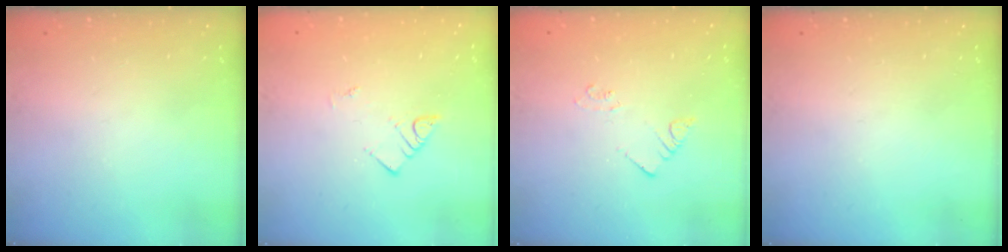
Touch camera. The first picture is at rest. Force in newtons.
{"total": 3.6, "press": 3.6, "slide": 0.6}
{"total": 2.2, "press": 2.2, "slide": 0.1}
{"total": 0.0}